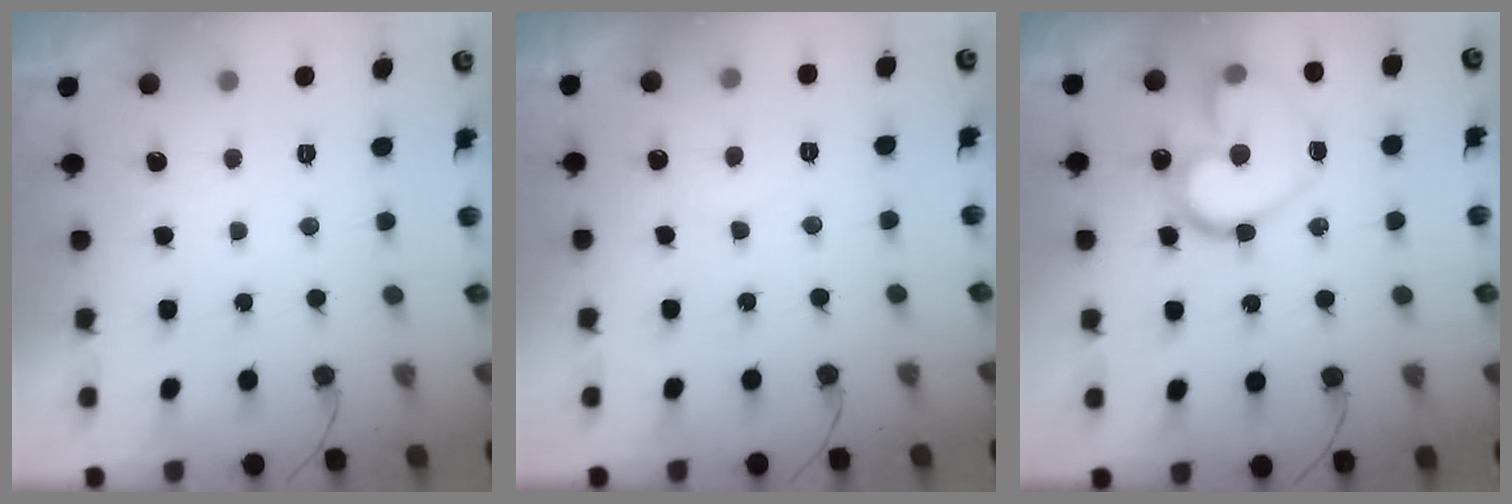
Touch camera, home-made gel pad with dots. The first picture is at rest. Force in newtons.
{"total": 4.8, "press": 4.8, "slide": 0.5}
{"total": 17.8, "press": 17.7, "slide": 1.8}